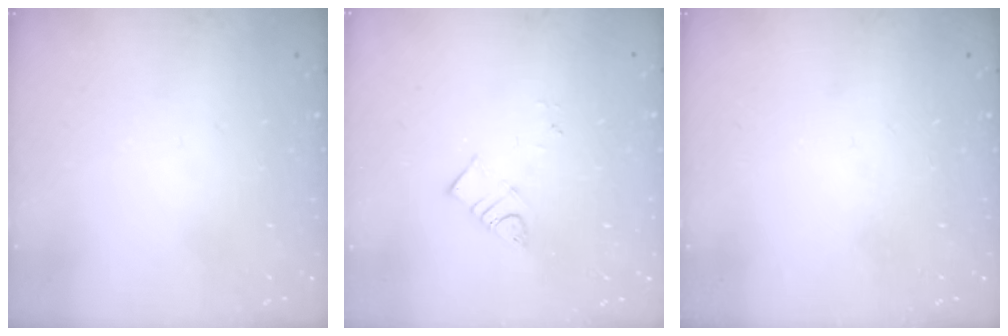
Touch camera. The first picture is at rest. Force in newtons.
{"total": 3.4, "press": 3.4, "slide": 0.2}
{"total": 0.0}